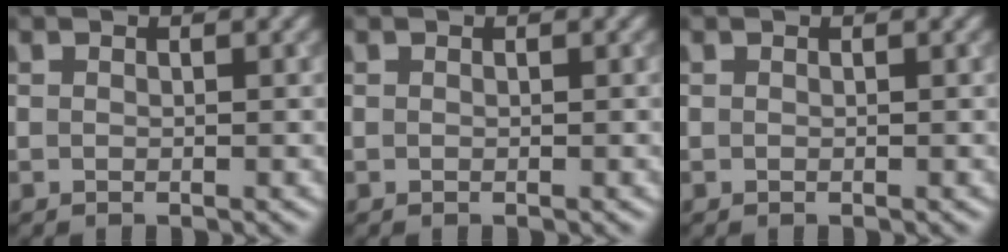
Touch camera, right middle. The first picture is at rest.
{"total": 0.0}
{"total": 0.0}